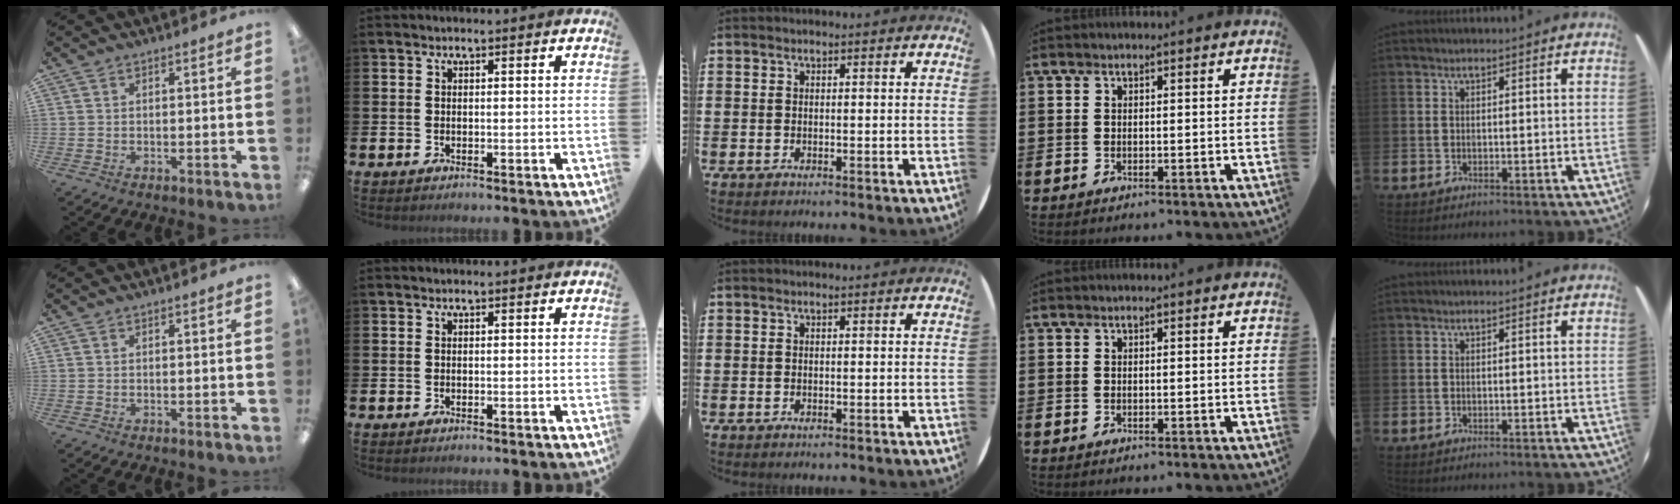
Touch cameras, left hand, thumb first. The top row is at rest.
{}